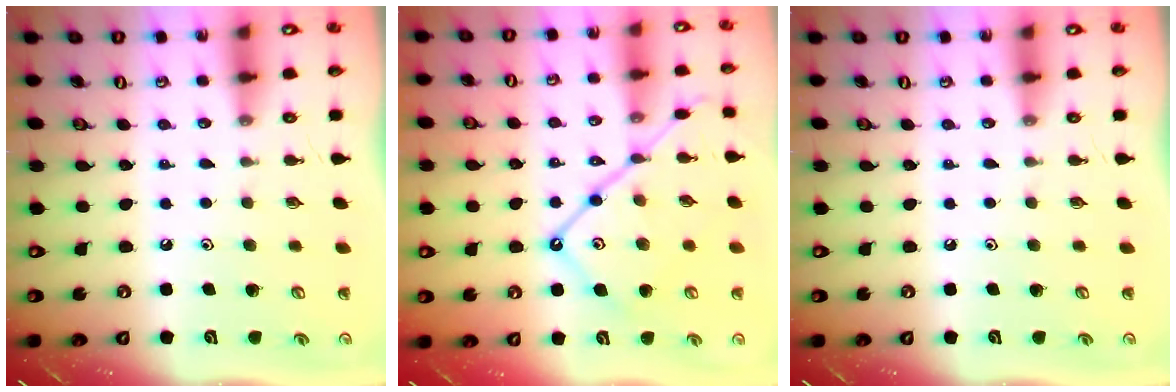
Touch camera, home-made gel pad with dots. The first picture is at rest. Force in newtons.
{"total": 15.8, "press": 15.7, "slide": 1.5}
{"total": 0.0}